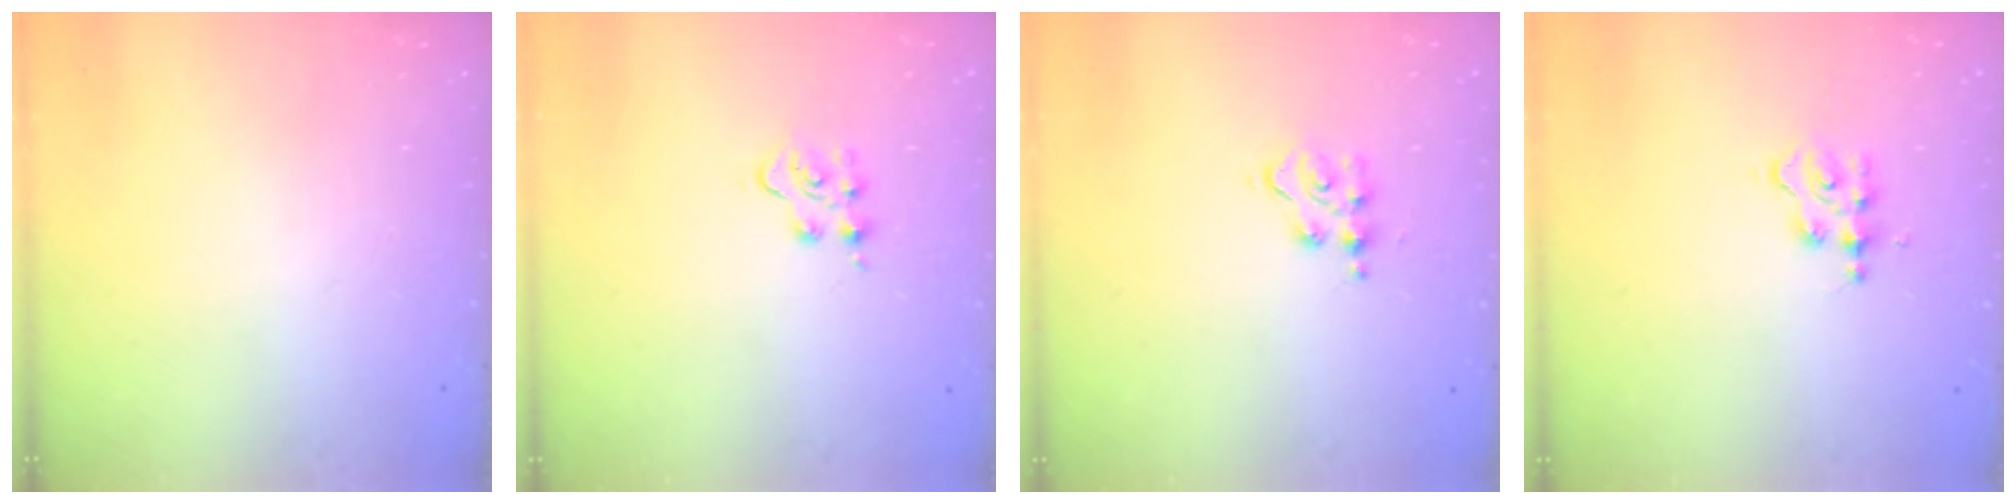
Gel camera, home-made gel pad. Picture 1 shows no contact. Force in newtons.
{"total": 4.2, "press": 4.2, "slide": 0.4}
{"total": 5.1, "press": 5.1, "slide": 0.4}
{"total": 2.9, "press": 2.8, "slide": 0.3}